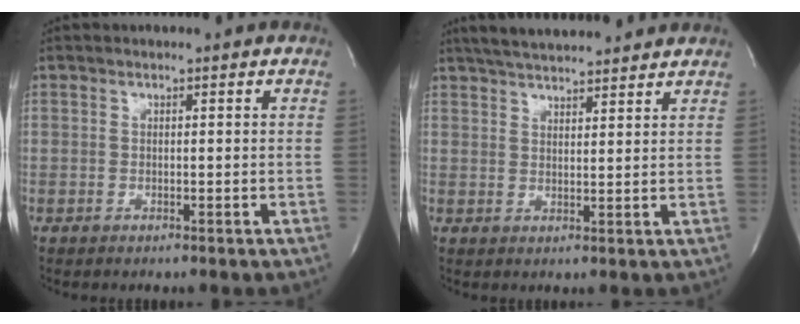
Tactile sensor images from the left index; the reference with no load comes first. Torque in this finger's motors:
{"motor_torque": [-0.23, -0.51, 0.54, 0.13]}